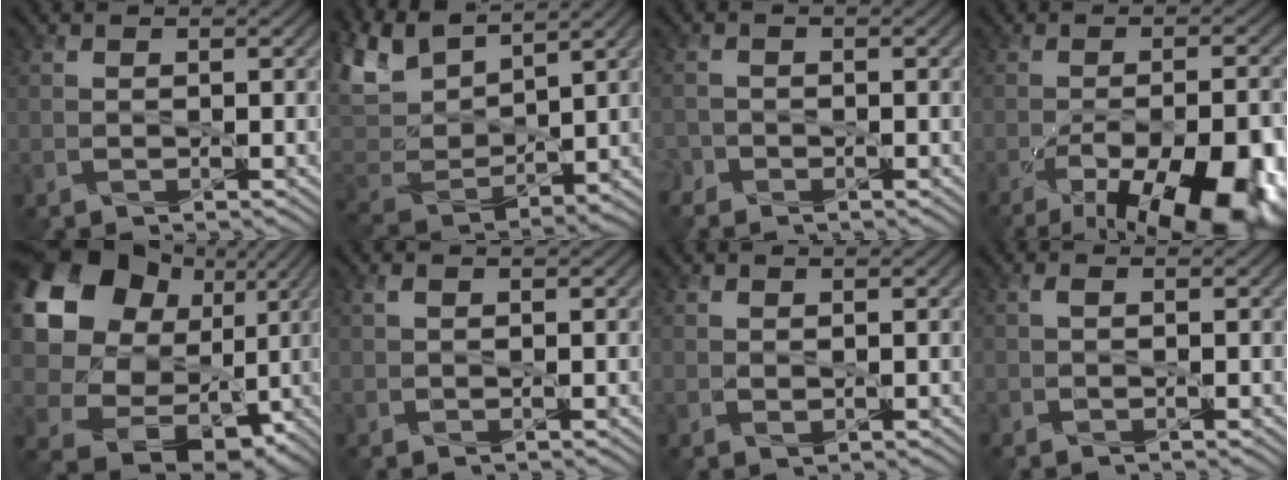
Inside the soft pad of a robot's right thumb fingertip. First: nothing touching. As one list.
[{"total": 9.8, "force": [7.0, 4.7, 5.1], "torque": [-0.150, 0.023, 0.129]}, {"total": 1.7, "force": [-1.5, 0.7, 0.2], "torque": [-0.009, -0.006, -0.039]}, {"total": 17.5, "force": [-11.0, 6.5, 12.0], "torque": [-0.144, -0.023, -0.136]}, {"total": 17.8, "force": [3.8, 14.5, 9.5], "torque": [-0.221, -0.006, 0.080]}, {"total": 0.7, "force": [0.3, 0.4, 0.5], "torque": [-0.013, 0.002, 0.004]}, {"total": 0.7, "force": [0.4, 0.6, 0.2], "torque": [-0.007, -0.002, 0.010]}, {"total": 0.7, "force": [-0.1, 0.3, 0.6], "torque": [-0.015, 0.000, -0.002]}]